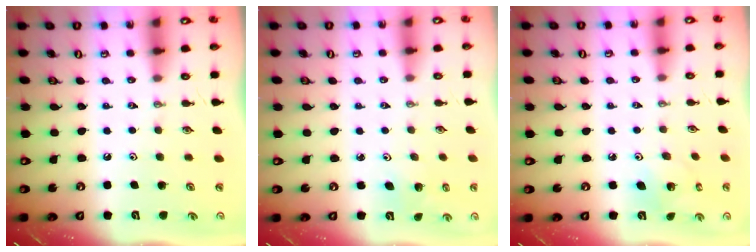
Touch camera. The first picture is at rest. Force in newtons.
{"total": 2.6, "press": 2.6, "slide": 0.2}
{"total": 4.4, "press": 4.4, "slide": 0.3}